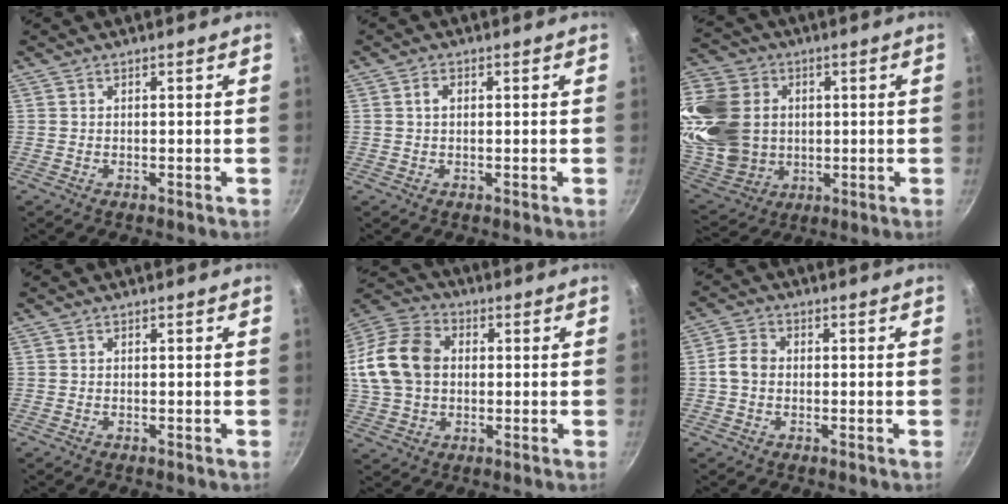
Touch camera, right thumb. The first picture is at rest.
{"total": 1.9, "force": [0.3, 1.3, 1.3], "torque": [-0.020, 0.006, 0.004]}
{"total": 24.9, "force": [3.6, 20.1, 14.1], "torque": [-0.309, 0.001, 0.082]}
{"total": 0.0}
{"total": 16.3, "force": [1.4, 12.2, 10.8], "torque": [-0.197, 0.026, 0.015]}
{"total": 4.3, "force": [-0.4, 3.4, 2.6], "torque": [-0.045, 0.014, -0.016]}